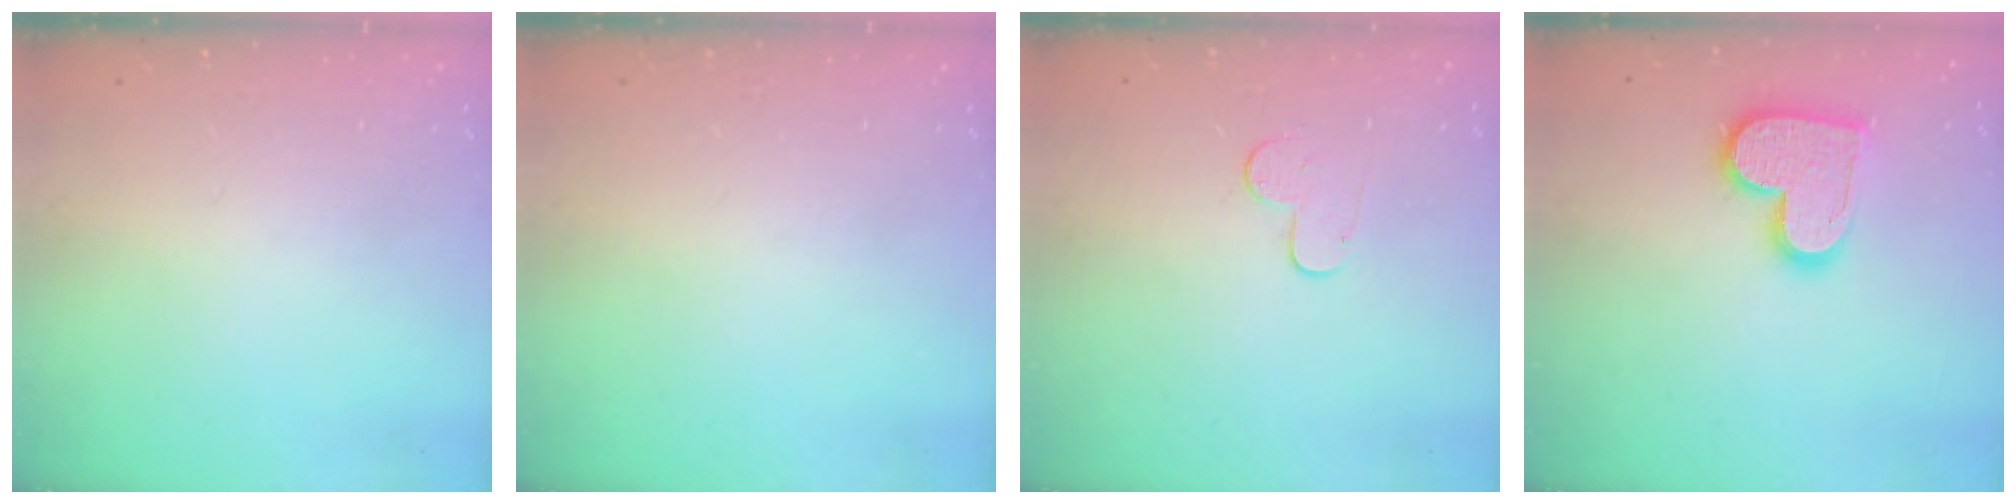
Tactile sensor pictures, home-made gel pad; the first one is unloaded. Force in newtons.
{"total": 0.0}
{"total": 6.6, "press": 6.5, "slide": 0.6}
{"total": 14.3, "press": 14.3, "slide": 1.1}